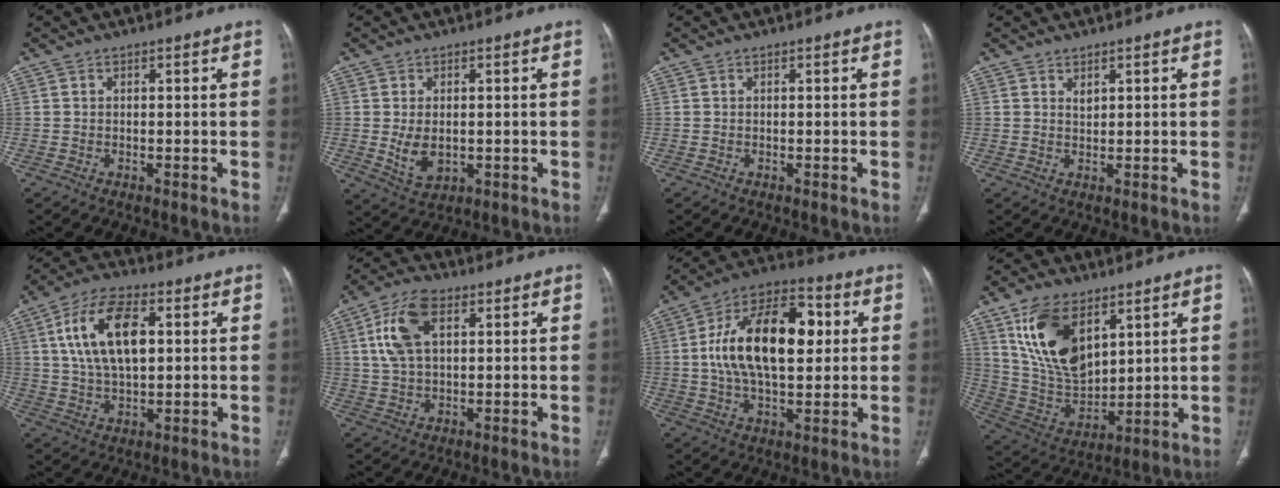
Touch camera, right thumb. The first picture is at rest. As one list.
[{"total": 5.3, "force": [-0.3, 3.4, 4.1], "torque": [-0.067, -0.010, 0.008]}, {"total": 0.0}, {"total": 1.2, "force": [0.8, 0.5, 0.7], "torque": [-0.007, -0.007, 0.017]}, {"total": 15.1, "force": [3.7, 7.8, 12.4], "torque": [-0.227, 0.005, 0.069]}, {"total": 10.7, "force": [3.5, 5.8, 8.3], "torque": [-0.170, 0.009, 0.068]}, {"total": 21.3, "force": [3.1, 11.2, 17.9], "torque": [-0.289, 0.018, 0.049]}, {"total": 17.8, "force": [8.5, 9.7, 12.2], "torque": [-0.205, -0.038, 0.179]}]